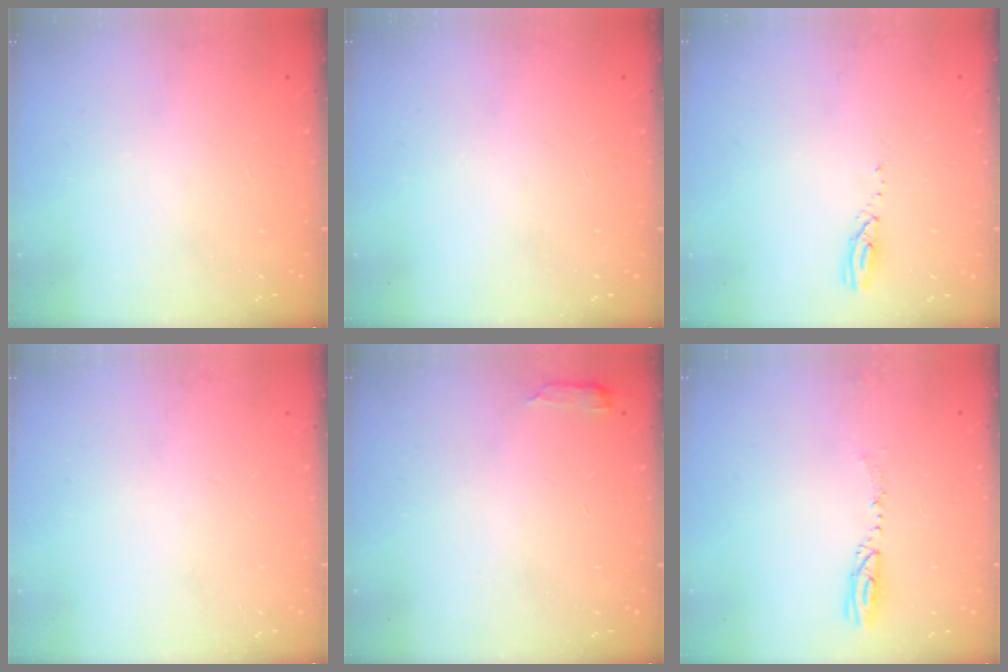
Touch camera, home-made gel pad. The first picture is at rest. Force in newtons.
{"total": 0.0}
{"total": 3.2, "press": 3.2, "slide": 0.3}
{"total": 16.0, "press": 1.9, "slide": 15.9}
{"total": 2.9, "press": 2.8, "slide": 0.6}
{"total": 3.6, "press": 3.5, "slide": 0.7}